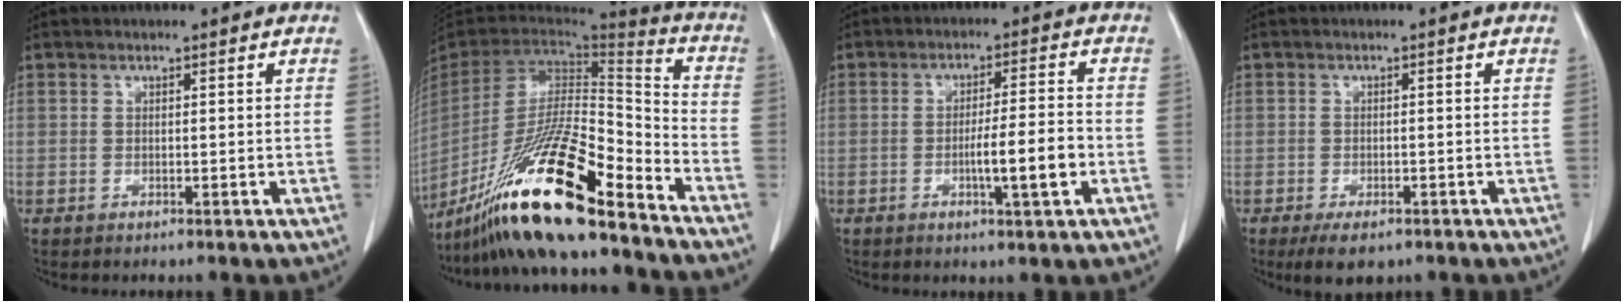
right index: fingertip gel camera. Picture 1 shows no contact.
{"total": 24.0, "force": [-17.2, 2.2, 16.6], "torque": [-0.315, -0.038, -0.311]}
{"total": 6.8, "force": [-2.0, 0.1, 6.5], "torque": [-0.105, -0.004, -0.032]}
{"total": 4.1, "force": [-2.7, 1.8, 2.5], "torque": [-0.041, -0.006, -0.037]}